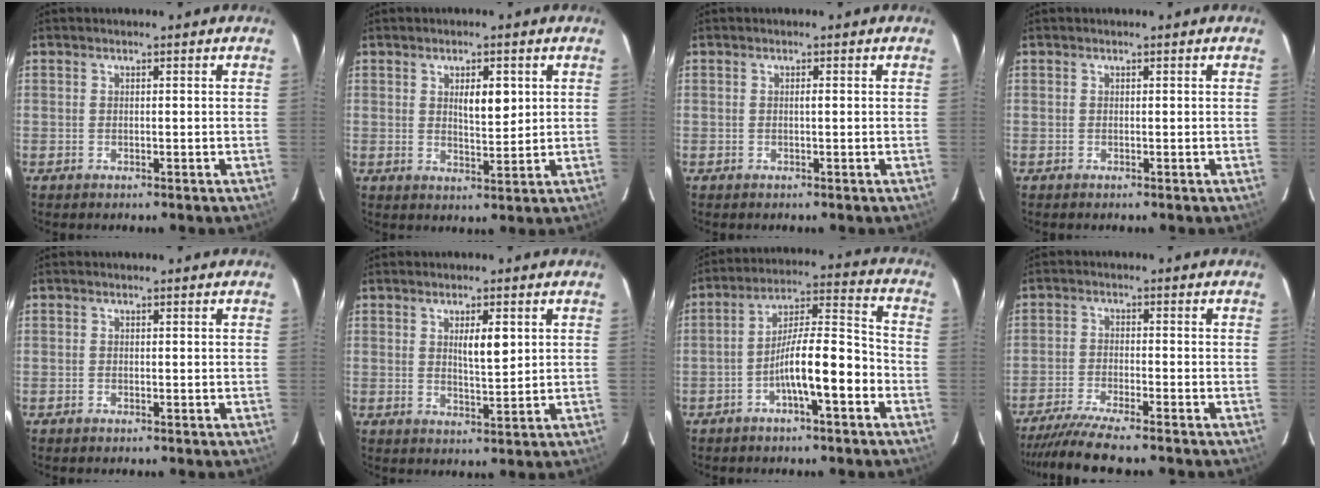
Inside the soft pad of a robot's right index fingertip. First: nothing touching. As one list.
[{"total": 4.6, "force": [1.5, 1.5, 4.1], "torque": [-0.065, -0.002, 0.026]}, {"total": 0.5, "force": [0.0, 0.0, 0.5], "torque": [-0.008, 0.001, 0.000]}, {"total": 0.0}, {"total": 0.0}, {"total": 4.3, "force": [1.4, 0.9, 4.0], "torque": [-0.065, -0.004, 0.024]}, {"total": 11.1, "force": [-4.3, 1.6, 10.1], "torque": [-0.175, 0.024, -0.072]}, {"total": 9.4, "force": [-8.2, -0.4, 4.5], "torque": [-0.067, -0.026, -0.133]}]